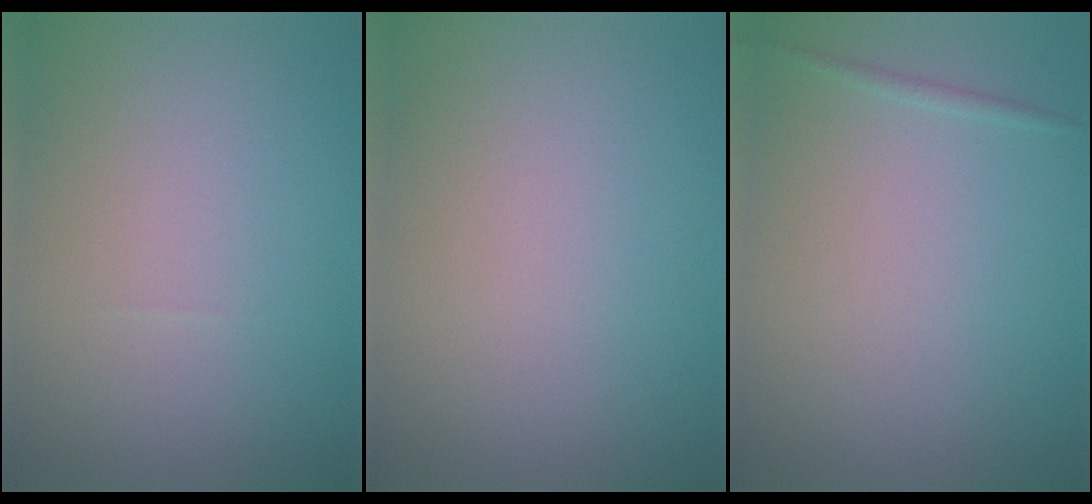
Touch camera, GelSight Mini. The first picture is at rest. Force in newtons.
{"total": 0.0}
{"total": 0.6, "press": 0.6, "slide": 0.1}